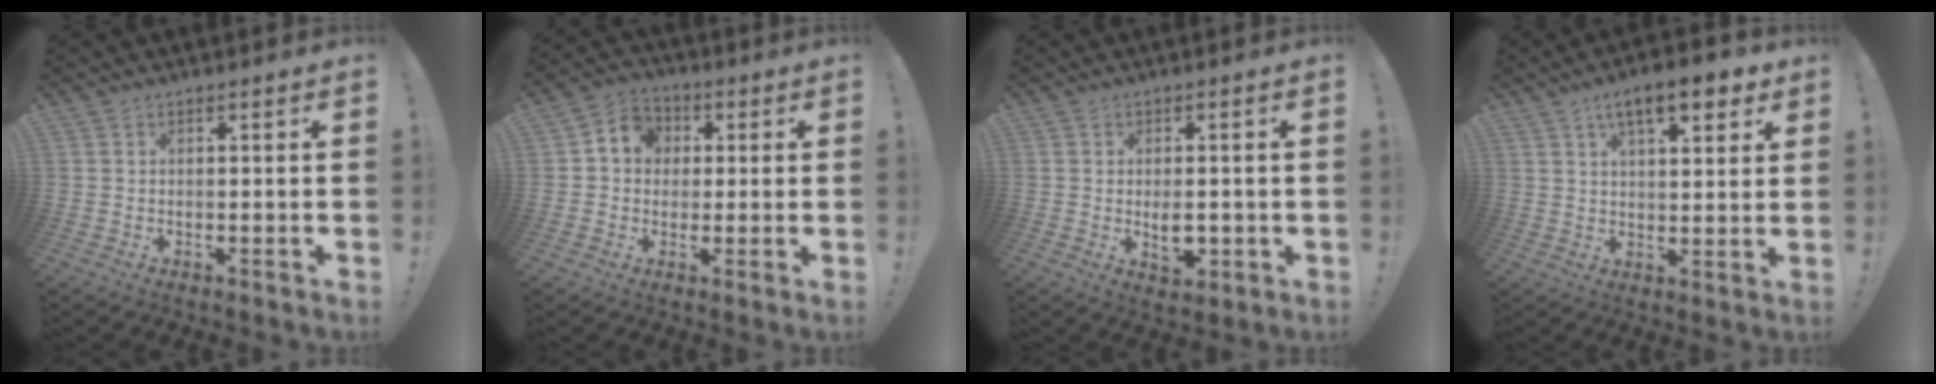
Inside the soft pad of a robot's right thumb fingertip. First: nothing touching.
{"total": 7.2, "force": [0.5, 6.6, 2.8], "torque": [-0.031, 0.004, 0.012]}
{"total": 5.4, "force": [-0.8, 3.2, 4.3], "torque": [-0.046, 0.004, -0.011]}
{"total": 10.5, "force": [5.8, 3.7, 7.9], "torque": [-0.111, -0.023, 0.095]}